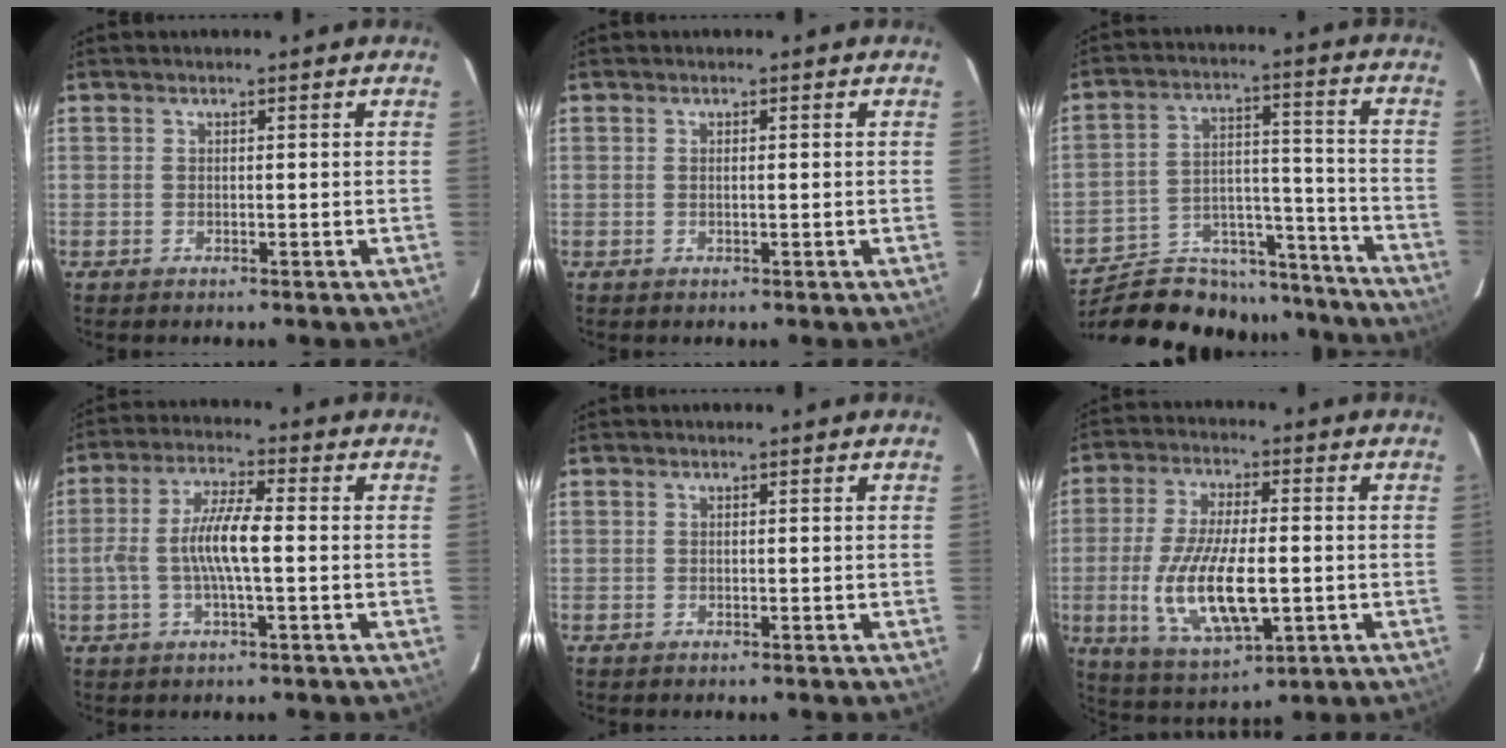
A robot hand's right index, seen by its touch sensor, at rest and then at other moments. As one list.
[{"total": 0.5, "force": [0.0, 0.0, 0.5], "torque": [-0.010, 0.002, 0.000]}, {"total": 25.7, "force": [-23.0, 8.6, 7.5], "torque": [-0.143, 0.036, -0.320]}, {"total": 8.4, "force": [-0.9, 1.4, 8.3], "torque": [-0.165, 0.005, -0.018]}, {"total": 0.0}, {"total": 15.6, "force": [-2.7, 6.2, 14.1], "torque": [-0.283, -0.019, -0.038]}]